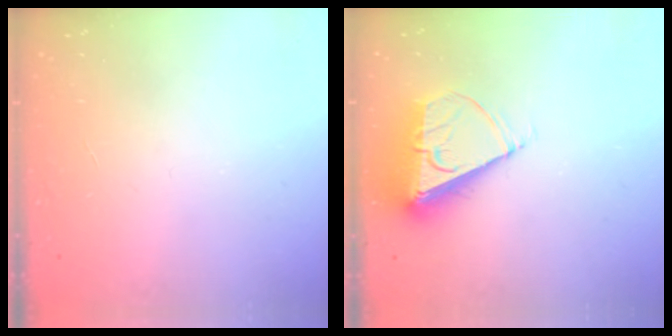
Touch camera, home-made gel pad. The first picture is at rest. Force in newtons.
{"total": 10.3, "press": 10.3, "slide": 1.0}